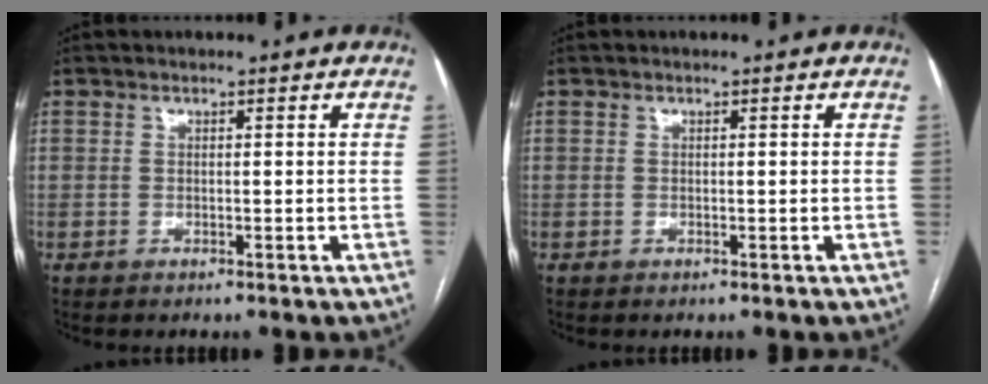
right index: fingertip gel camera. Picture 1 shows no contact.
{"total": 0.0}